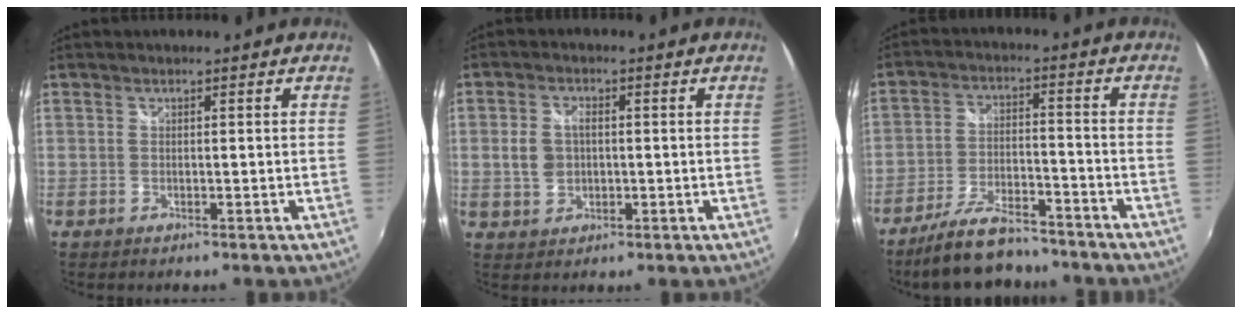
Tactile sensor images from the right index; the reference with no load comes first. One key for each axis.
{"total": 4.9, "fx": -0.1, "fy": 3.8, "fz": 3.1, "tx": -0.062, "ty": 0.005, "tz": 0.002}
{"total": 13.1, "fx": -10.9, "fy": 4.0, "fz": 5.9, "tx": -0.133, "ty": -0.004, "tz": -0.179}